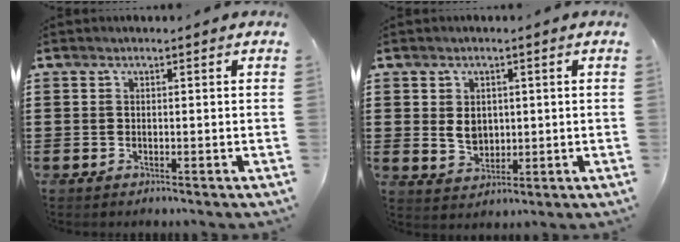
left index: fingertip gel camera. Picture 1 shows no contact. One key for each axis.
{"total": 3.7, "fx": 0.5, "fy": 2.9, "fz": 2.1, "tx": -0.035, "ty": 0.003, "tz": 0.004}